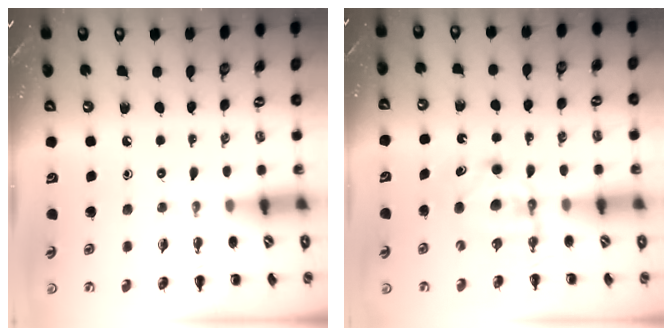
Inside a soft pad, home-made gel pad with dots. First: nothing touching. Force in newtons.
{"total": 5.6, "press": 5.6, "slide": 0.6}